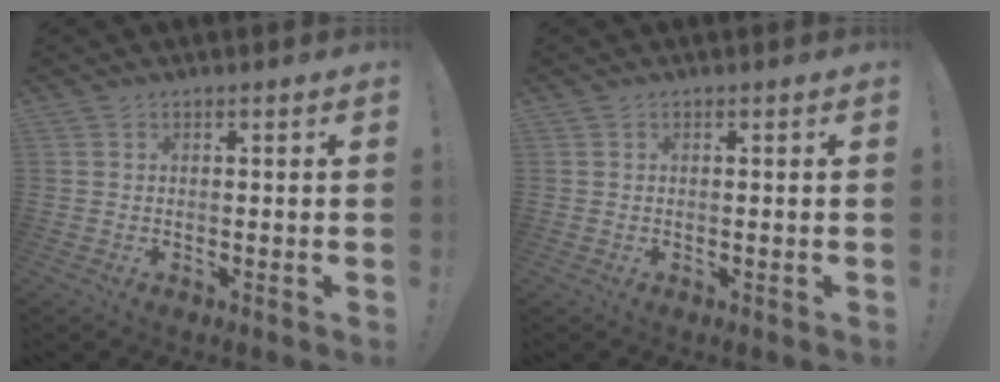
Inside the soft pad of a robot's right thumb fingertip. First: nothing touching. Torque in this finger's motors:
{"motor_torque": [-0.23, -0.38, -0.16, 0.26, -0.01]}